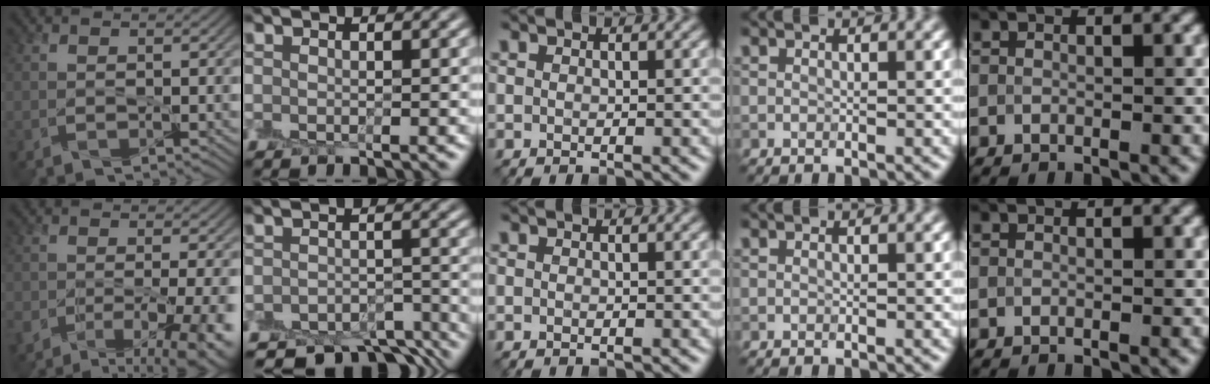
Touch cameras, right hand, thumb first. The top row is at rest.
{"thumb": {"total": 12.2, "force": [-6.8, 5.2, 8.7], "torque": [-0.121, -0.027, -0.074]}, "index": {"total": 6.5, "force": [-5.7, 2.3, 1.9], "torque": [-0.015, -0.006, -0.084]}, "middle": {"total": 0.7, "force": [-0.7, 0.1, 0.0], "torque": [0.000, -0.006, -0.012]}}